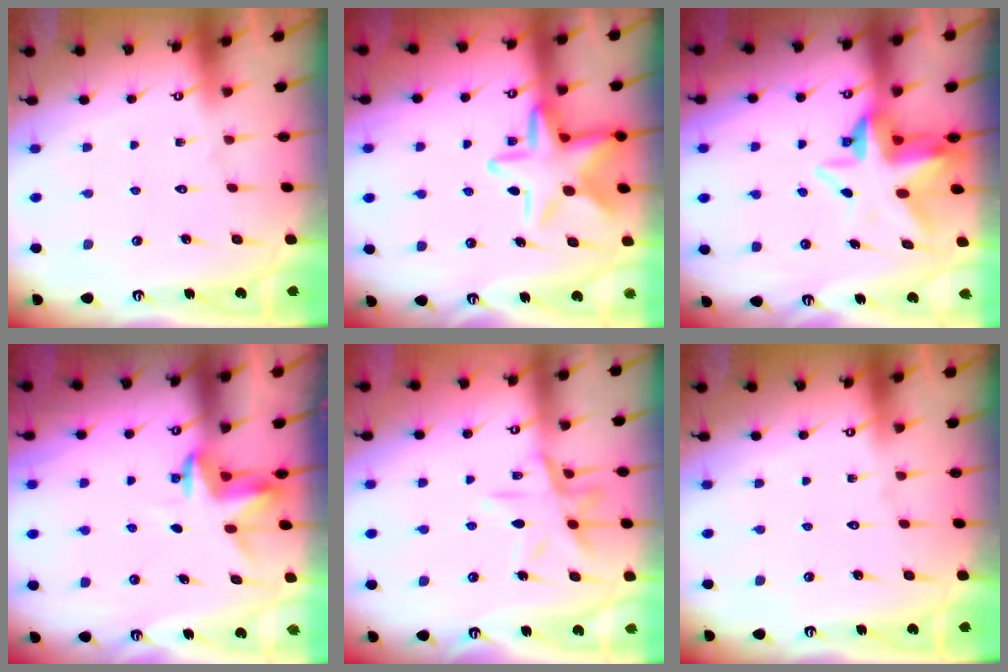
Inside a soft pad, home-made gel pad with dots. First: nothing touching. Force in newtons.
{"total": 15.3, "press": 15.2, "slide": 1.4}
{"total": 7.5, "press": 7.4, "slide": 1.2}
{"total": 4.0, "press": 4.0, "slide": 0.2}
{"total": 12.4, "press": 12.4, "slide": 0.9}
{"total": 0.0}